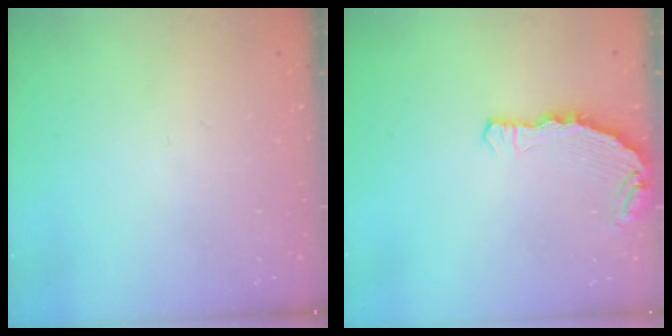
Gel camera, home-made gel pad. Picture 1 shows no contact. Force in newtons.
{"total": 8.0, "press": 6.4, "slide": 4.8}